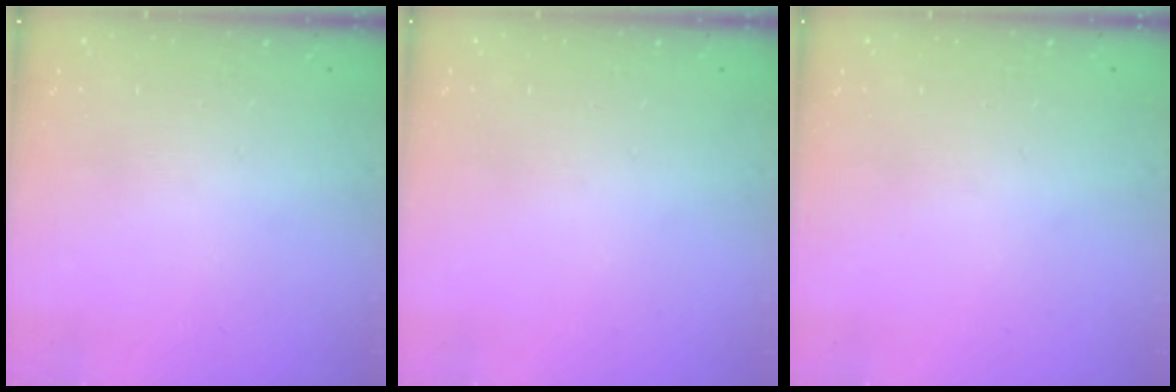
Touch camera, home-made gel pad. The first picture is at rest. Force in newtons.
{"total": 0.0}
{"total": 0.0}